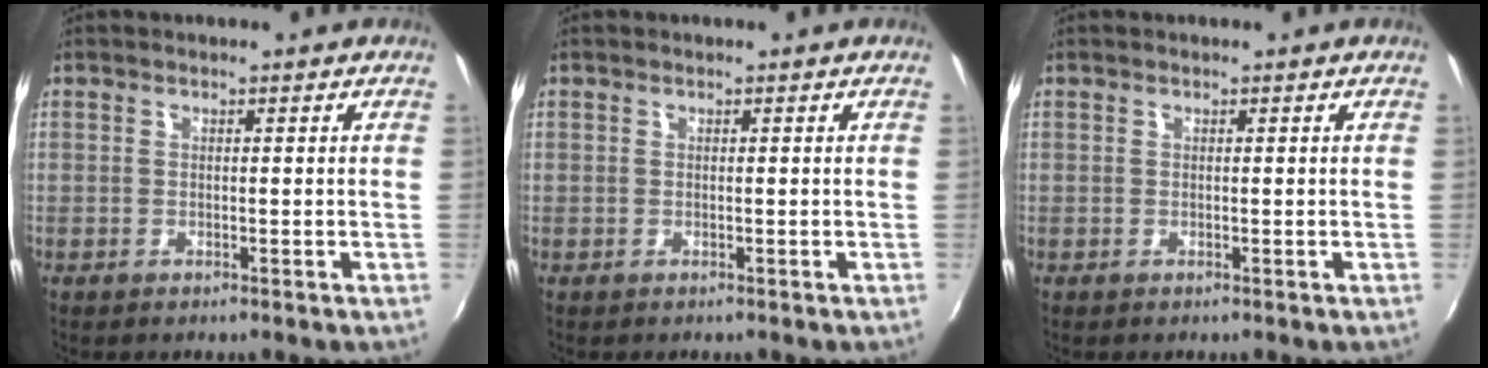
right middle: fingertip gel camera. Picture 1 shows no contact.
{"total": 0.0}
{"total": 0.0}